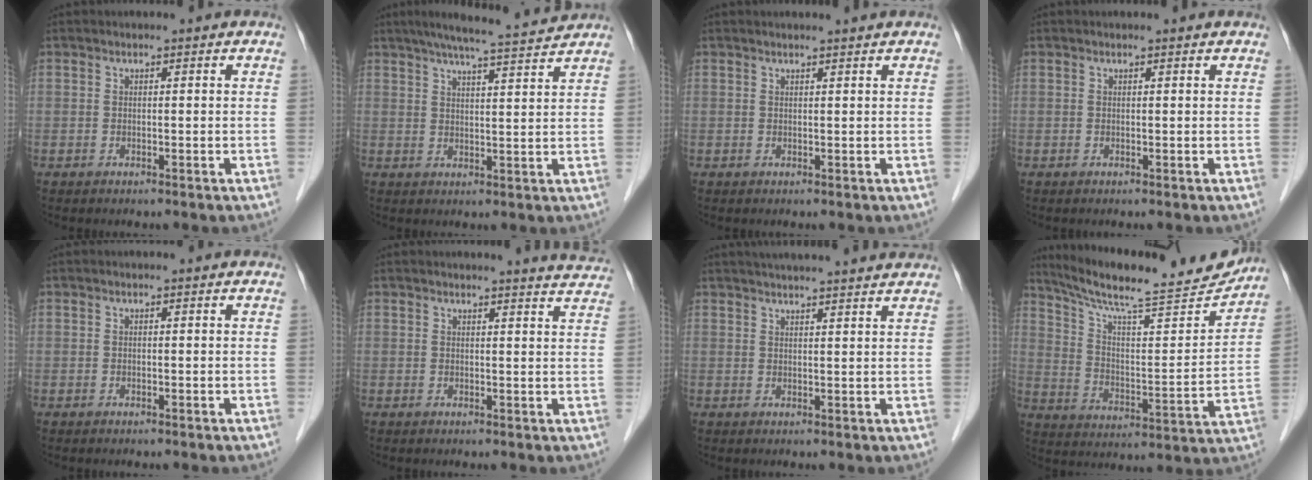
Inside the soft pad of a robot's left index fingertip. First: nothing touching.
{"total": 10.3, "force": [9.3, -0.7, 4.5], "torque": [-0.074, 0.012, 0.128]}
{"total": 2.0, "force": [1.9, -0.5, 0.6], "torque": [-0.011, 0.003, 0.027]}
{"total": 1.2, "force": [1.2, 0.0, 0.3], "torque": [-0.012, 0.006, 0.013]}
{"total": 0.0}
{"total": 6.0, "force": [5.9, -0.5, 1.0], "torque": [-0.015, -0.023, 0.048]}
{"total": 17.8, "force": [16.6, 0.4, 6.6], "torque": [-0.104, 0.009, 0.213]}
{"total": 21.1, "force": [19.1, 1.9, 8.6], "torque": [-0.143, -0.022, 0.285]}